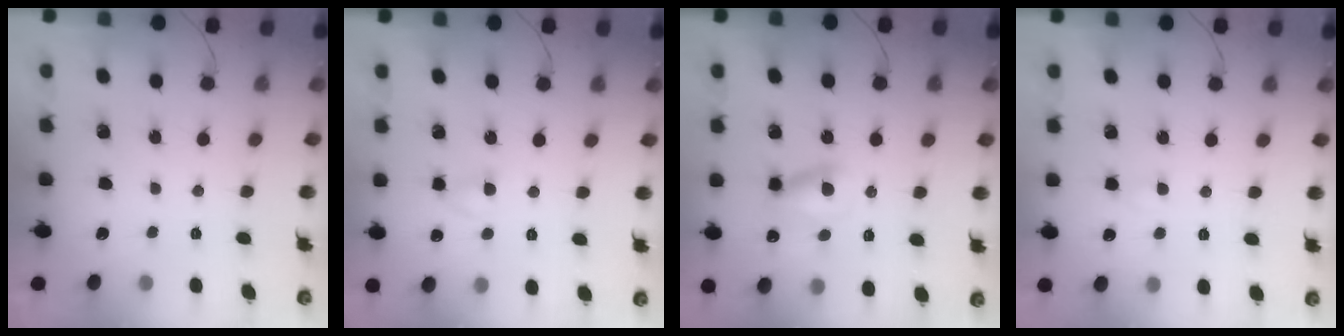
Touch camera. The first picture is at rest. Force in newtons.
{"total": 2.8, "press": 2.5, "slide": 1.2}
{"total": 9.5, "press": 9.4, "slide": 1.8}
{"total": 2.2, "press": 2.0, "slide": 0.8}